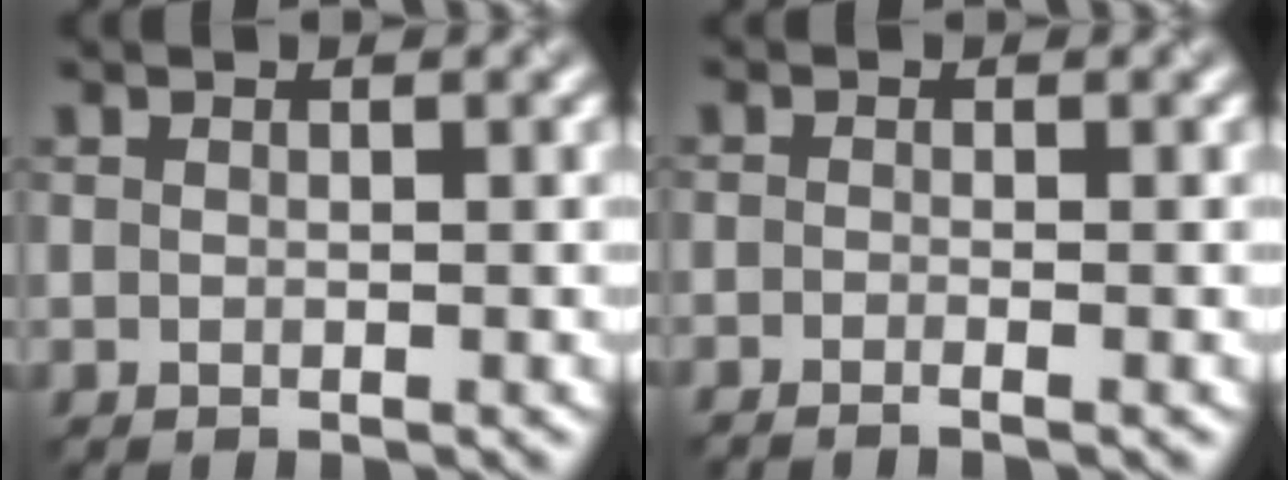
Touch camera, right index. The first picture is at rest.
{"total": 1.4, "force": [-0.9, 0.4, 1.0], "torque": [-0.007, -0.009, -0.021]}